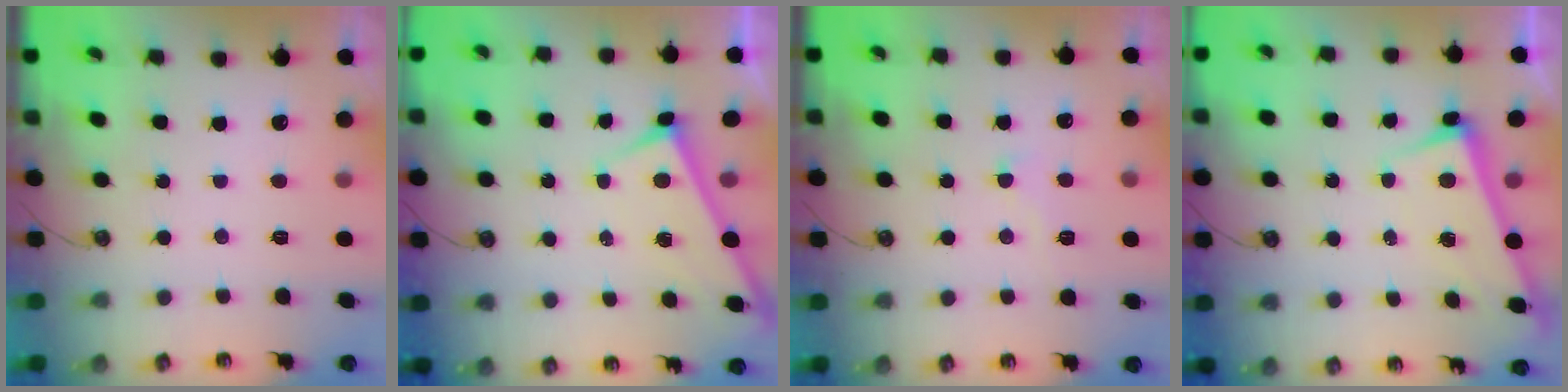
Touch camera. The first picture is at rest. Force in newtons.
{"total": 3.0, "press": 2.9, "slide": 0.3}
{"total": 1.9, "press": 1.8, "slide": 0.8}
{"total": 2.9, "press": 2.8, "slide": 0.6}